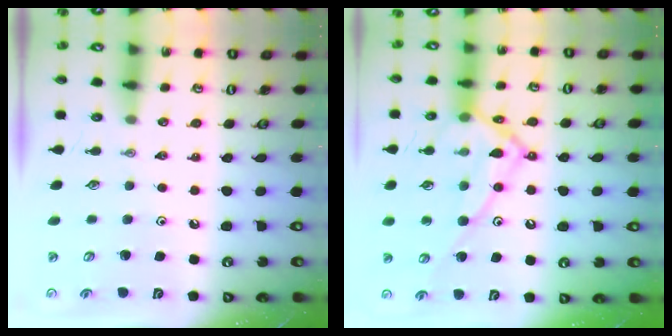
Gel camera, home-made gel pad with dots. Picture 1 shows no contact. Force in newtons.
{"total": 18.8, "press": 18.7, "slide": 1.5}